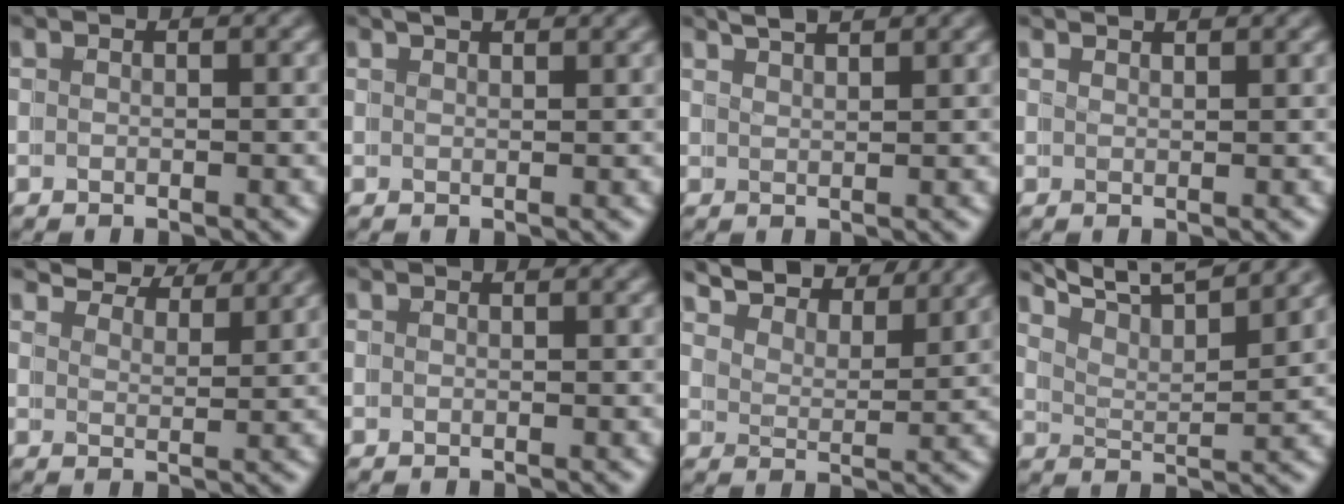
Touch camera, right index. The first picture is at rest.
{"total": 1.8, "force": [1.6, -0.4, 0.6], "torque": [-0.001, 0.007, 0.026]}
{"total": 2.8, "force": [2.7, -0.7, 0.6], "torque": [-0.006, 0.003, 0.047]}
{"total": 1.7, "force": [1.5, -0.8, 0.1], "torque": [0.003, 0.002, 0.026]}
{"total": 5.3, "force": [5.2, -0.4, 0.9], "torque": [-0.003, 0.012, 0.080]}
{"total": 0.0}
{"total": 7.2, "force": [6.9, 0.7, 1.8], "torque": [-0.030, 0.017, 0.104]}
{"total": 8.2, "force": [7.6, 0.4, 3.0], "torque": [-0.052, 0.023, 0.111]}